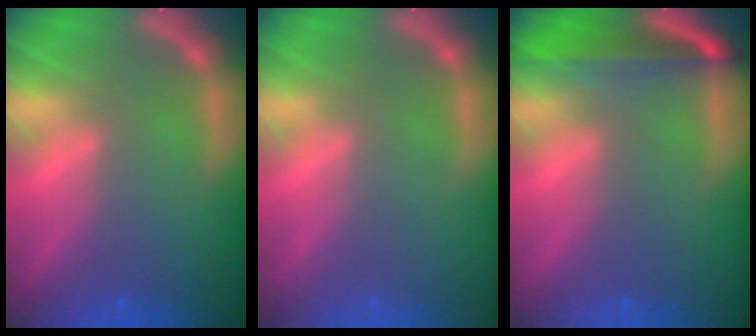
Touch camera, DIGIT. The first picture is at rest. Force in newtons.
{"total": 0.0}
{"total": 5.5}